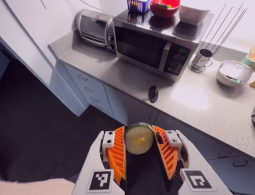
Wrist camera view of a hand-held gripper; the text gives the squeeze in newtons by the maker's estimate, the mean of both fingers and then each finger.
{"total": 9.7, "left": 10.4, "right": 9.0}